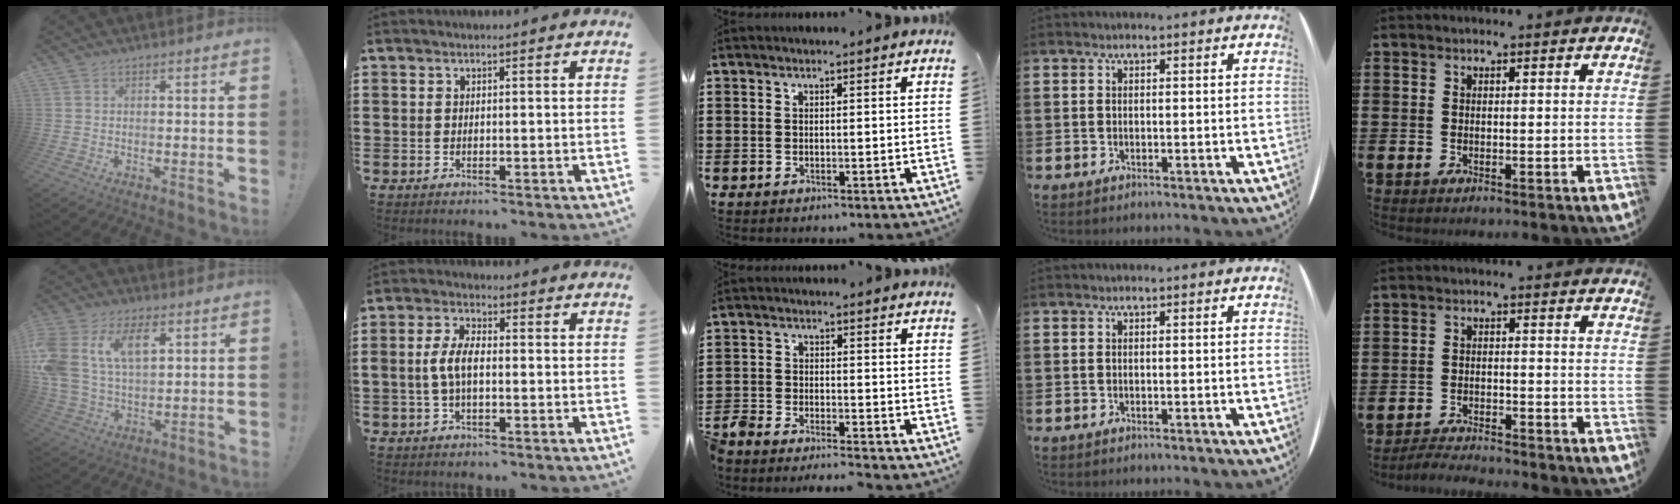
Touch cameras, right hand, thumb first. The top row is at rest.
{"thumb": {"total": 14.8, "force": [6.1, 9.4, 9.6], "torque": [-0.205, -0.016, 0.112]}, "index": {"total": 5.3, "force": [-0.5, 2.5, 4.6], "torque": [-0.112, -0.003, -0.018]}, "middle": {"total": 4.1, "force": [-4.1, 0.2, 0.1], "torque": [-0.027, -0.006, -0.094]}, "little": {"total": 2.6, "force": [-2.6, -0.1, 0.0], "torque": [-0.004, 0.003, -0.055]}}